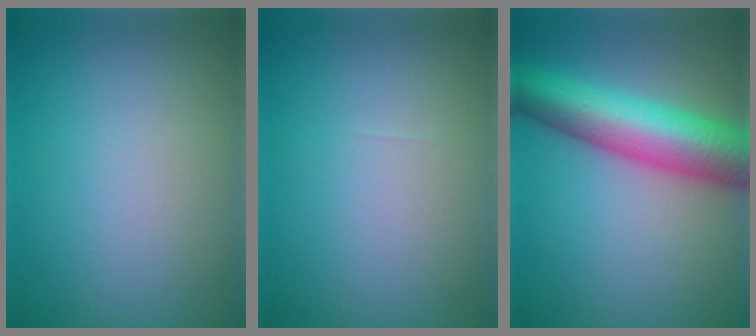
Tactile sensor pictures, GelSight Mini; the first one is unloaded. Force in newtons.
{"total": 0.0}
{"total": 9.8, "press": 9.8, "slide": 0.2}